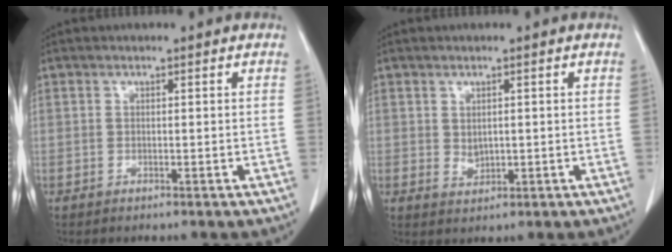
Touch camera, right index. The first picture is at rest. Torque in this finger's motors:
{"motor_torque": [0.08, -0.02, 0.05, 0.01]}